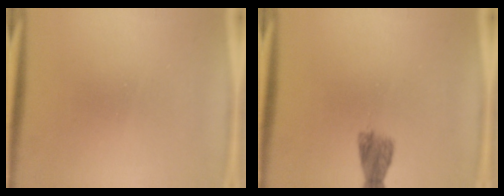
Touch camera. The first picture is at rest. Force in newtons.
{"total": 2.1}